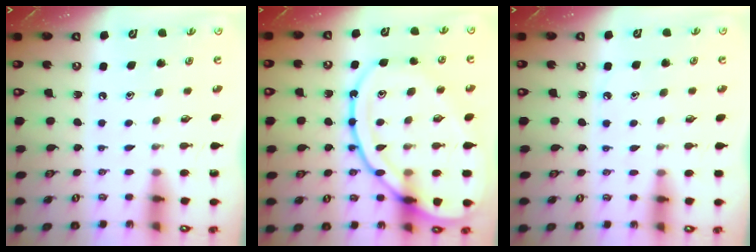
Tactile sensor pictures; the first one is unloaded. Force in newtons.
{"total": 20.7, "press": 20.6, "slide": 2.0}
{"total": 3.9, "press": 3.8, "slide": 0.5}